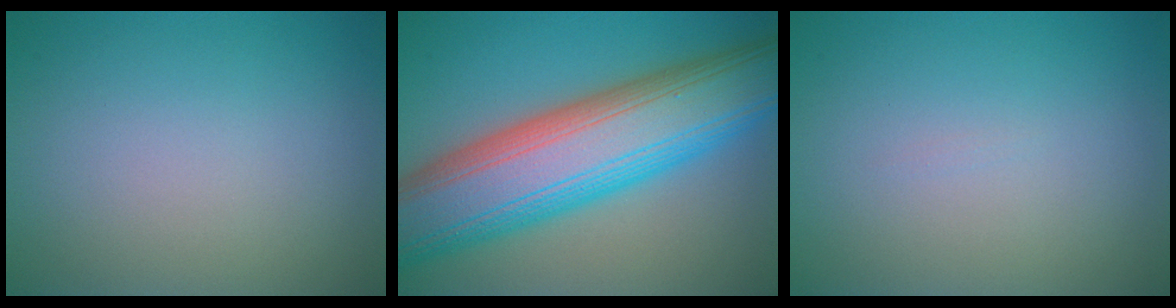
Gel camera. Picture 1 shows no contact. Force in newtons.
{"total": 14.7, "press": 14.7, "slide": 0.5}
{"total": 0.0}